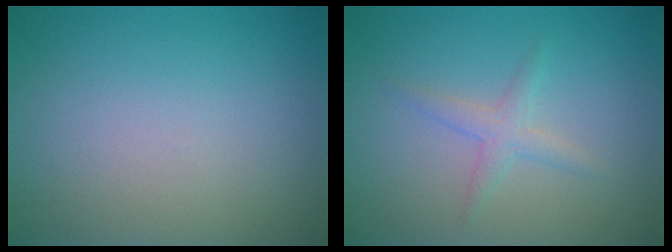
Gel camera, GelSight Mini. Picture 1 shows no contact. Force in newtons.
{"total": 1.7, "press": 1.6, "slide": 0.1}